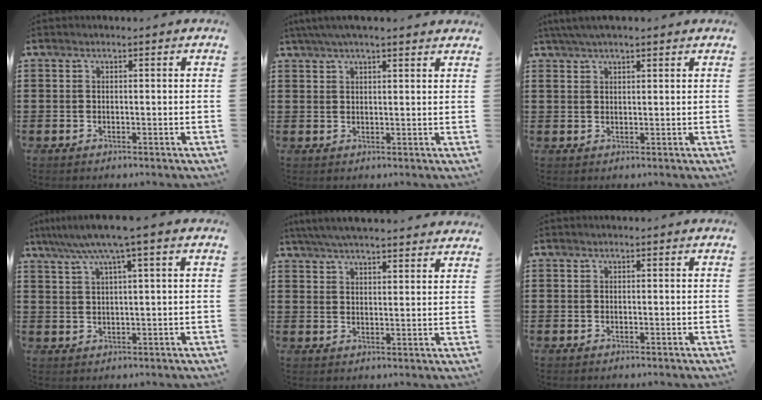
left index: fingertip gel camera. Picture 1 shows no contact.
{"total": 3.7, "force": [3.0, 0.4, 2.2], "torque": [-0.049, 0.003, 0.055]}
{"total": 2.9, "force": [2.1, 0.7, 1.9], "torque": [-0.041, 0.007, 0.039]}
{"total": 5.9, "force": [3.5, -0.3, 4.8], "torque": [-0.099, -0.006, 0.058]}
{"total": 5.2, "force": [5.0, 0.0, 1.6], "torque": [-0.046, -0.015, 0.090]}
{"total": 0.0}